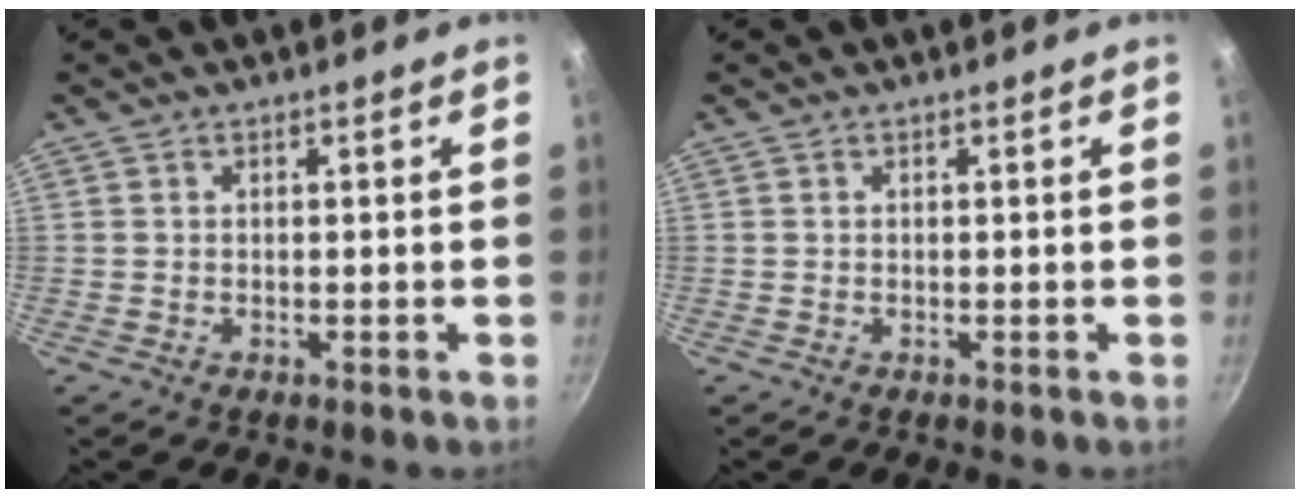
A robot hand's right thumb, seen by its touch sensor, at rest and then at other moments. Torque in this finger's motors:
{"motor_torque": [-0.07, 0.04, 0.00, 0.00, 0.01]}